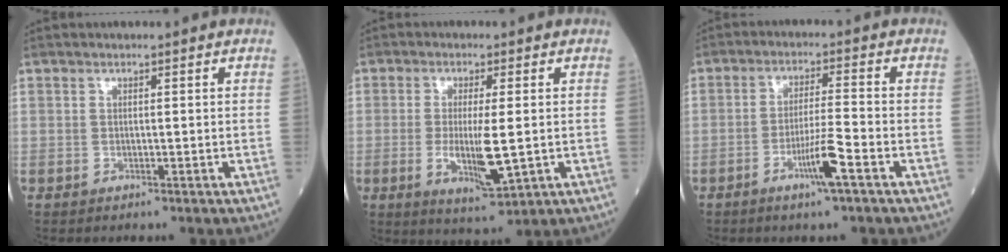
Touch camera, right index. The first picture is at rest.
{"total": 7.7, "force": [-0.9, 1.3, 7.5], "torque": [-0.141, -0.018, -0.013]}
{"total": 6.2, "force": [-3.1, -0.5, 5.4], "torque": [-0.101, -0.008, -0.058]}